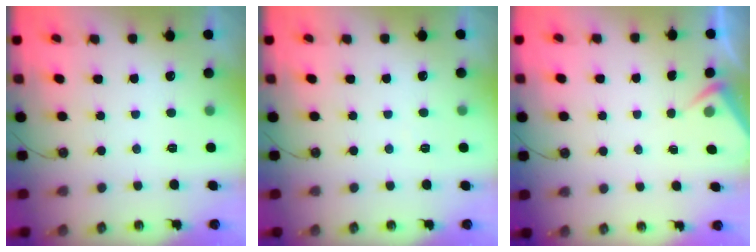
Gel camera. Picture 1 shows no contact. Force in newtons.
{"total": 2.7, "press": 2.7, "slide": 0.5}
{"total": 3.7, "press": 3.7, "slide": 0.4}